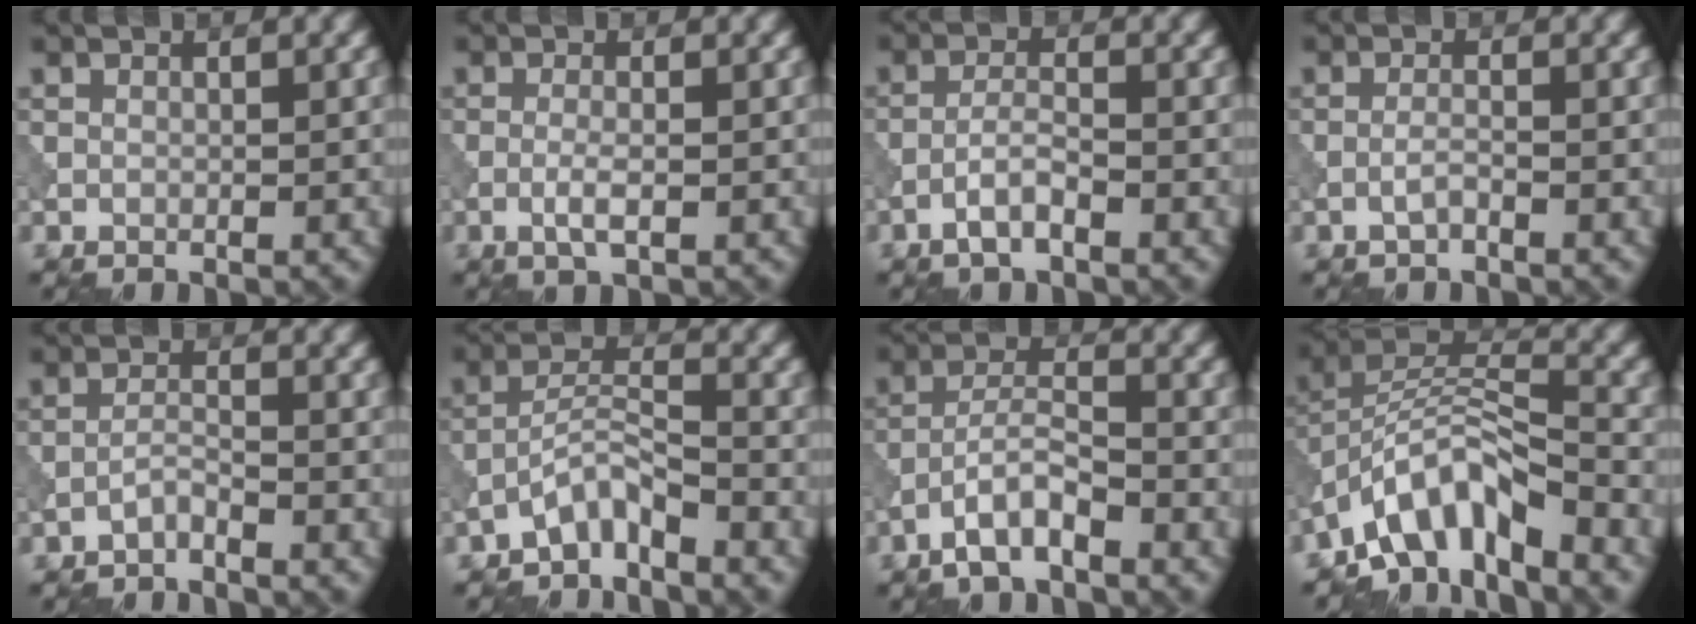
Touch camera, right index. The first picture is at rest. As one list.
[{"total": 1.9, "force": [-0.6, 0.4, 1.8], "torque": [-0.038, -0.001, -0.016]}, {"total": 2.5, "force": [-1.5, 0.5, 1.9], "torque": [-0.039, 0.008, -0.035]}, {"total": 1.1, "force": [-0.8, 0.2, 0.8], "torque": [-0.017, 0.004, -0.018]}, {"total": 1.3, "force": [-1.2, 0.1, 0.7], "torque": [-0.013, 0.006, -0.027]}, {"total": 3.1, "force": [-2.7, 0.6, 1.5], "torque": [-0.030, 0.015, -0.057]}, {"total": 3.9, "force": [-2.6, 1.0, 2.8], "torque": [-0.054, 0.013, -0.056]}, {"total": 7.5, "force": [-5.4, 2.5, 4.7], "torque": [-0.074, 0.010, -0.109]}]